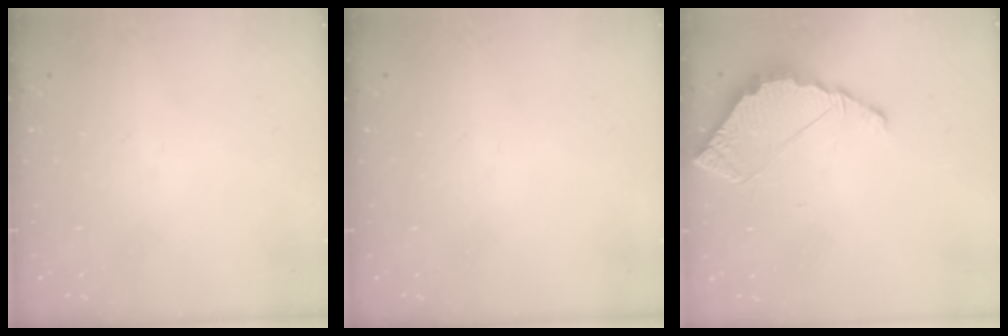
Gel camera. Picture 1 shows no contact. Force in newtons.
{"total": 0.0}
{"total": 4.3, "press": 4.3, "slide": 0.3}